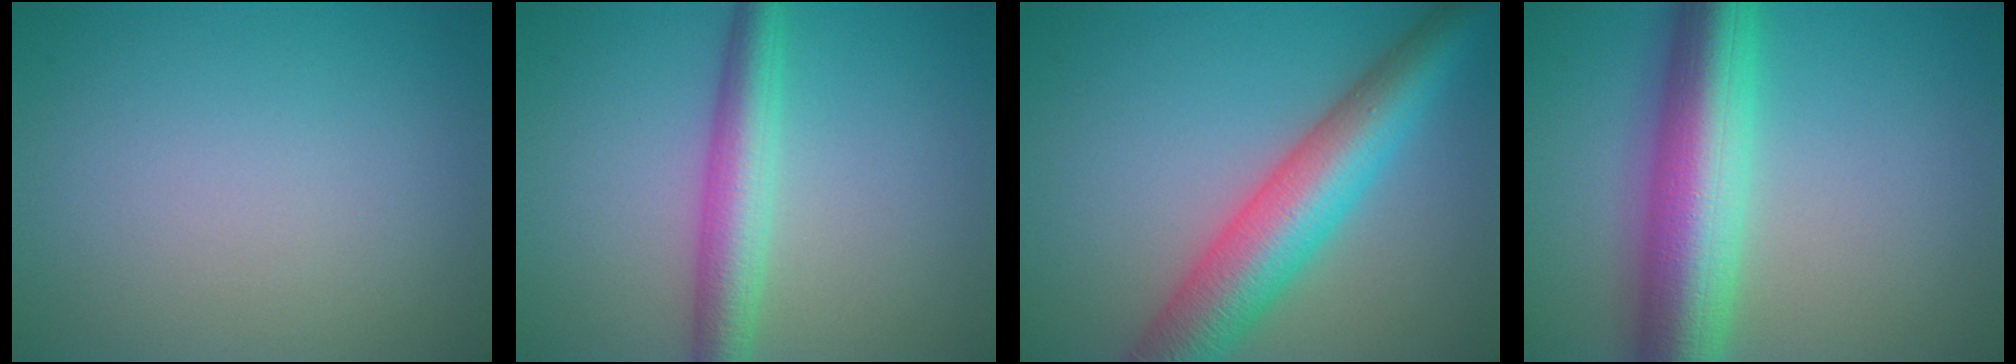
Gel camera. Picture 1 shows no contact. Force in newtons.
{"total": 4.6, "press": 4.5, "slide": 0.1}
{"total": 8.5, "press": 8.5, "slide": 0.2}
{"total": 10.0, "press": 10.0, "slide": 0.2}